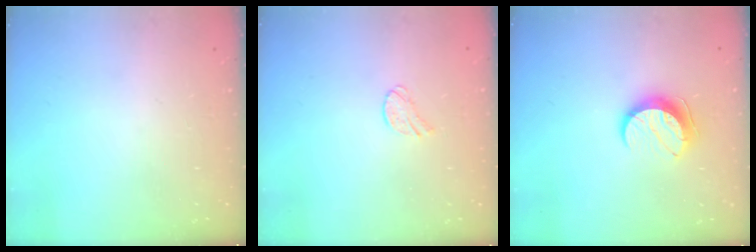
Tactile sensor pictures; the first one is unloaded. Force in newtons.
{"total": 6.0, "press": 6.0, "slide": 0.6}
{"total": 10.2, "press": 10.1, "slide": 0.8}